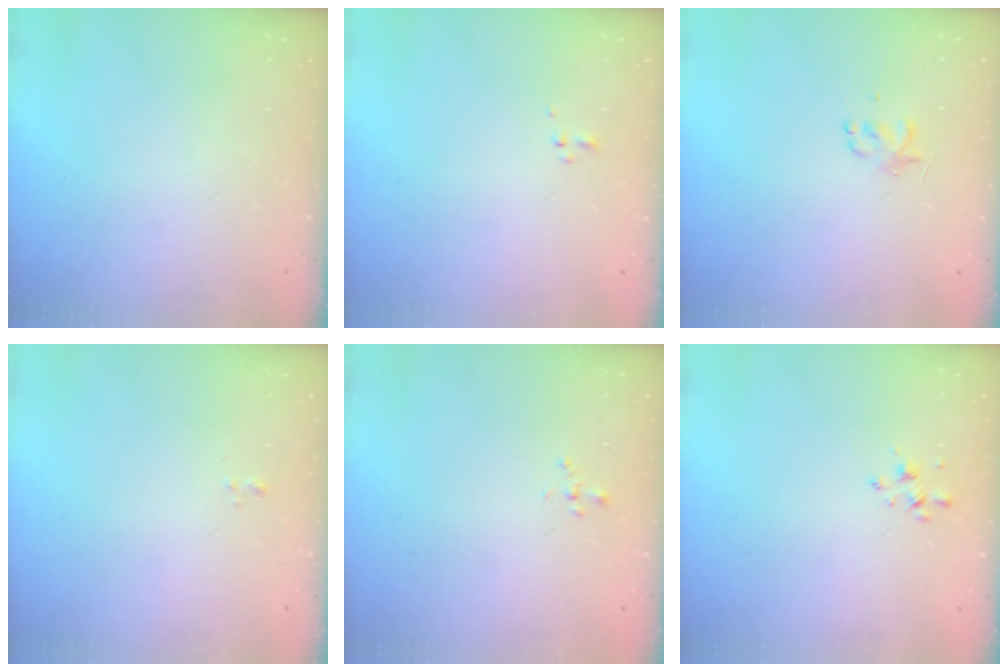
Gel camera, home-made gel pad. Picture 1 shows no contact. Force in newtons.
{"total": 0.6, "press": 0.6, "slide": 0.1}
{"total": 2.6, "press": 2.6, "slide": 0.5}
{"total": 0.6, "press": 0.2, "slide": 0.5}
{"total": 0.7, "press": 0.6, "slide": 0.4}
{"total": 2.1, "press": 2.0, "slide": 0.6}